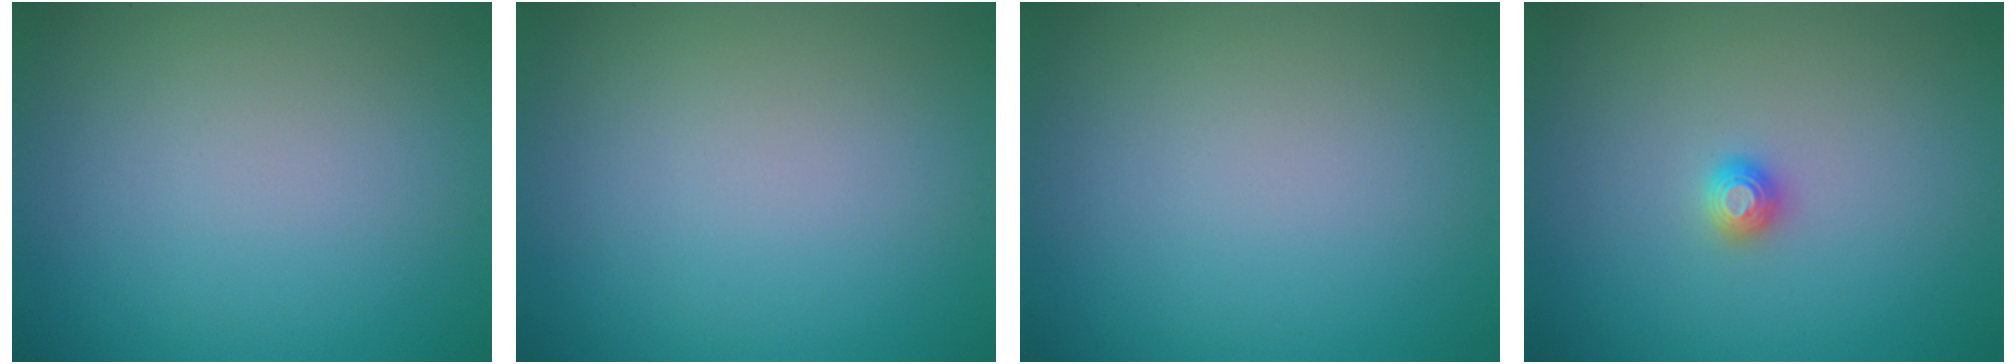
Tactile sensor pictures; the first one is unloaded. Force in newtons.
{"total": 0.0}
{"total": 0.0}
{"total": 1.2, "press": 1.1, "slide": 0.3}